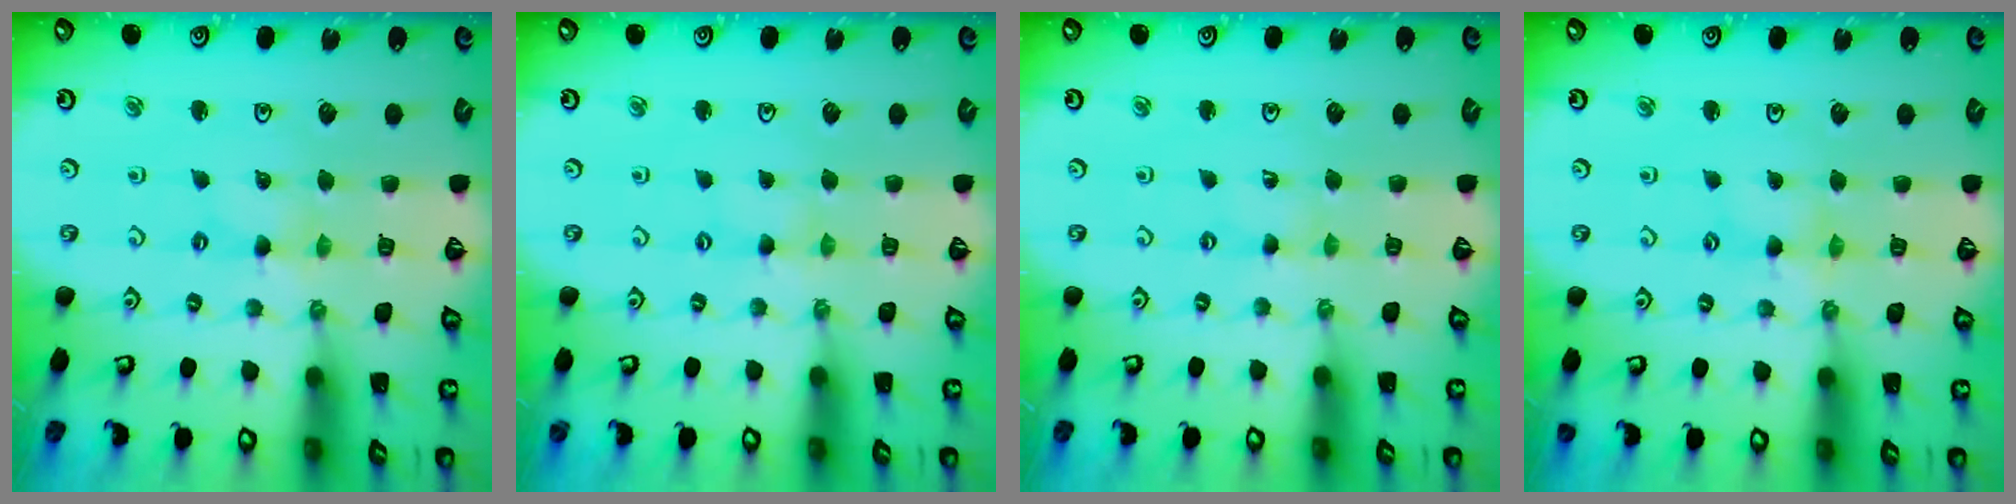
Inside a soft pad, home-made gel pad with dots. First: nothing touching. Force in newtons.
{"total": 0.0}
{"total": 0.6, "press": 0.6, "slide": 0.1}
{"total": 1.7, "press": 1.7, "slide": 0.2}